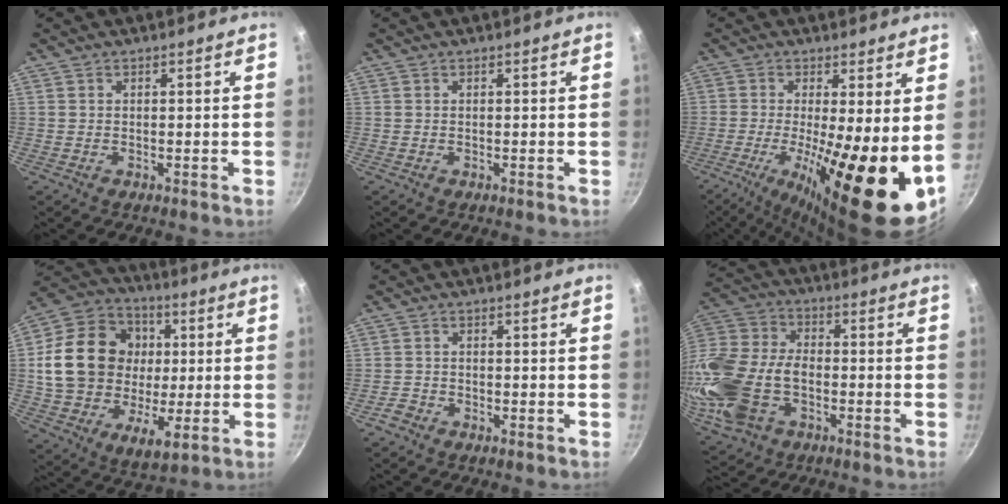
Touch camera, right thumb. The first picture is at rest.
{"total": 0.0}
{"total": 16.6, "force": [-2.7, 3.6, 16.0], "torque": [-0.252, -0.016, -0.048]}
{"total": 22.7, "force": [2.3, 17.7, 14.0], "torque": [-0.214, 0.008, 0.035]}
{"total": 2.0, "force": [-1.6, 1.1, 0.5], "torque": [-0.012, 0.013, -0.032]}
{"total": 20.4, "force": [-5.5, 13.4, 14.4], "torque": [-0.311, 0.024, -0.109]}